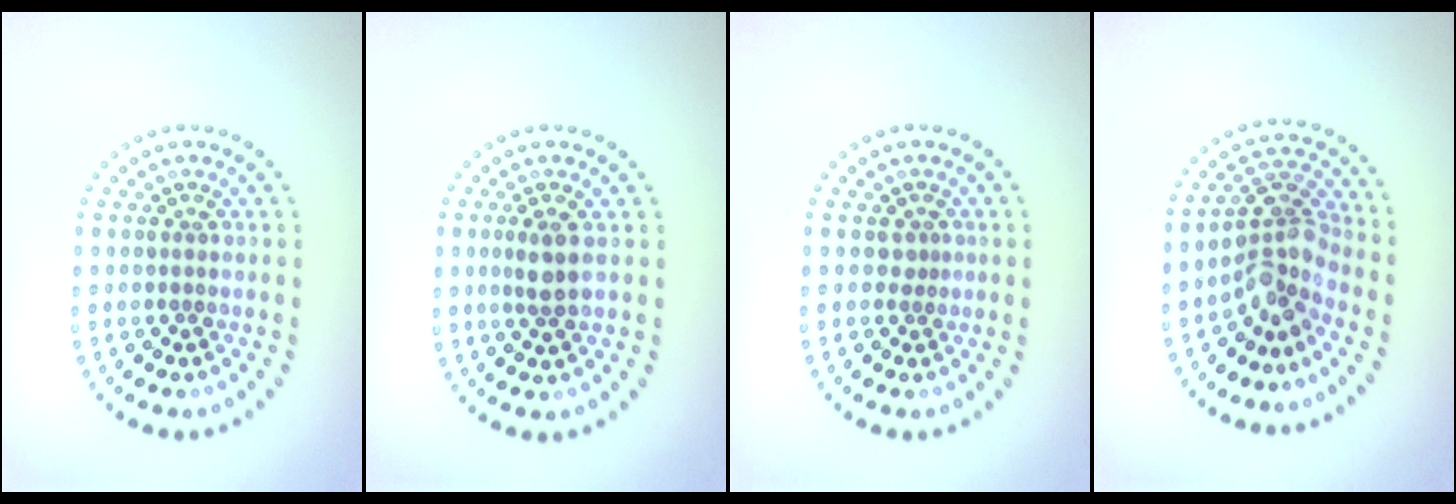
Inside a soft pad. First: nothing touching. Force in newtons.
{"total": 1.9, "press": 1.8, "slide": 0.7}
{"total": 0.6, "press": 0.3, "slide": 0.5}
{"total": 3.8, "press": 3.1, "slide": 2.1}